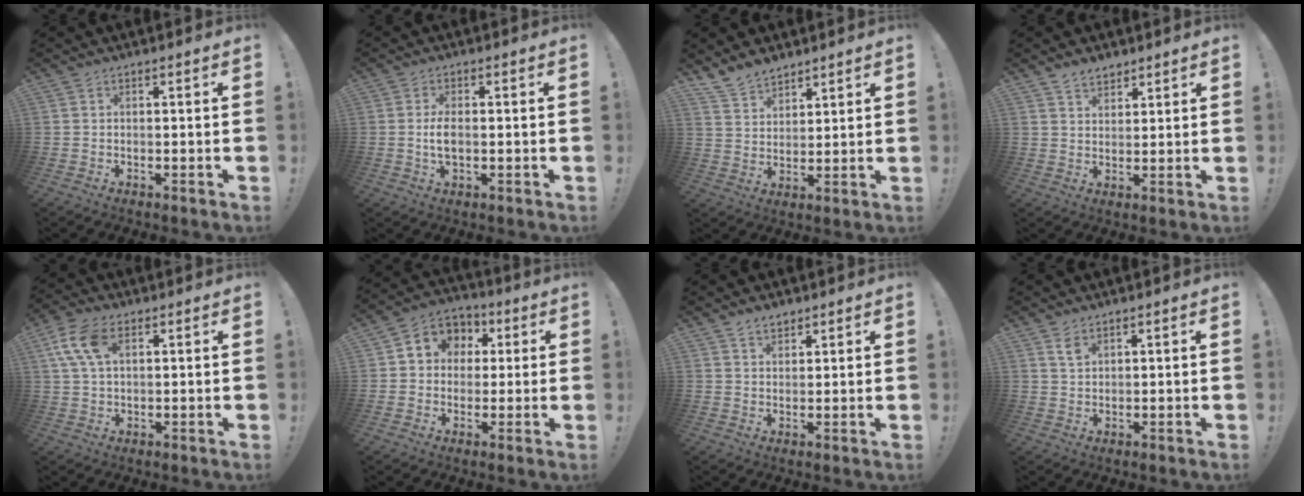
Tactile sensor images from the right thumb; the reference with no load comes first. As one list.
[{"total": 4.4, "force": [-0.4, 2.0, 3.9], "torque": [-0.083, 0.000, -0.010]}, {"total": 8.3, "force": [7.0, 4.0, 1.8], "torque": [-0.043, -0.043, 0.138]}, {"total": 4.7, "force": [3.9, 2.4, 1.0], "torque": [-0.014, -0.021, 0.072]}, {"total": 10.2, "force": [3.7, 5.6, 7.6], "torque": [-0.153, 0.004, 0.073]}, {"total": 7.2, "force": [0.3, 6.8, 2.4], "torque": [-0.030, 0.005, 0.012]}, {"total": 3.7, "force": [3.0, 2.0, 0.9], "torque": [-0.007, -0.019, 0.054]}, {"total": 3.3, "force": [2.2, 1.6, 1.8], "torque": [-0.024, -0.013, 0.038]}]